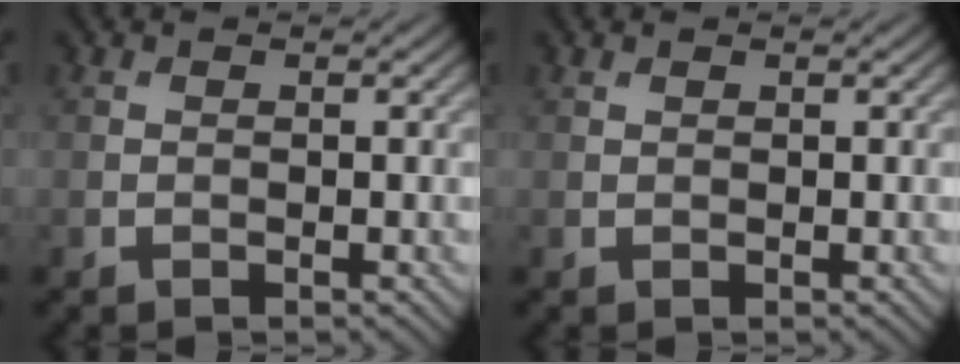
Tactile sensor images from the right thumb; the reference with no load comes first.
{"total": 0.0}